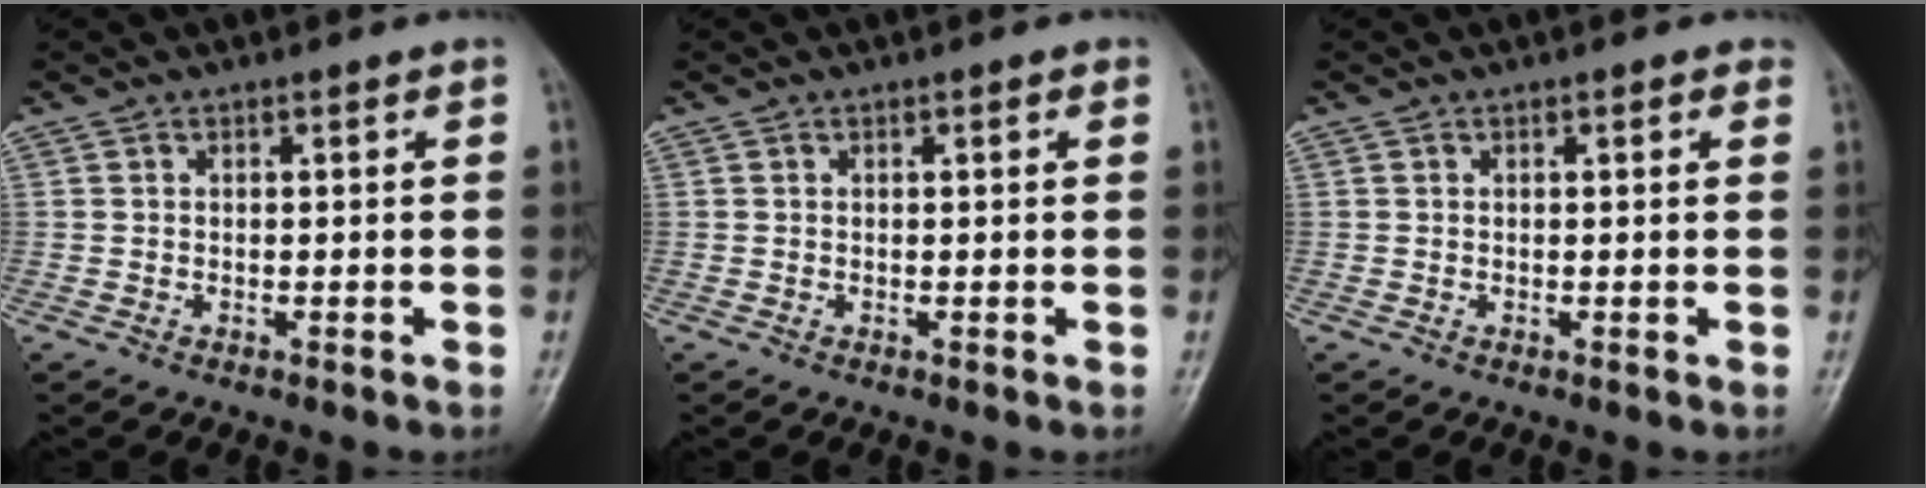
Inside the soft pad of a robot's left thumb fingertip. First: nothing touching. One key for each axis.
{"total": 0.5, "fx": 0.3, "fy": 0.3, "fz": 0.4, "tx": -0.004, "ty": 0.001, "tz": 0.001}
{"total": 0.9, "fx": 0.5, "fy": 0.5, "fz": 0.5, "tx": -0.001, "ty": 0.001, "tz": 0.001}